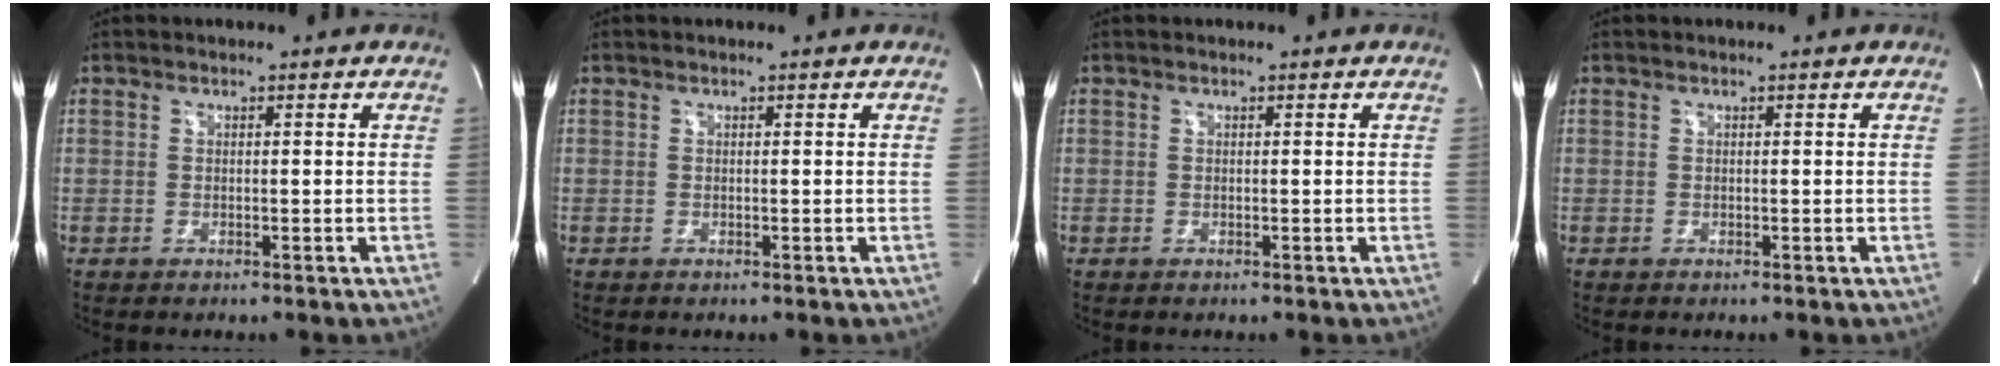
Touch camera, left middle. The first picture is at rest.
{"total": 0.0}
{"total": 0.0}
{"total": 0.0}